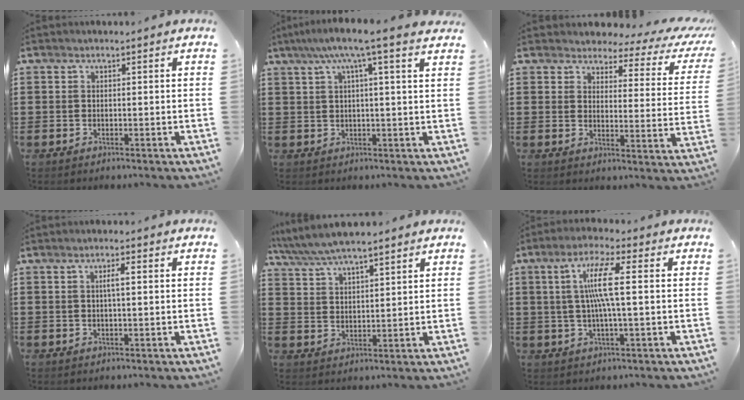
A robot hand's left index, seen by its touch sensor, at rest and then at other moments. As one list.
[{"total": 6.3, "force": [3.8, -0.2, 5.0], "torque": [-0.108, -0.004, 0.061]}, {"total": 3.4, "force": [2.7, 1.3, 1.6], "torque": [-0.042, -0.015, 0.040]}, {"total": 2.2, "force": [0.4, 0.4, 2.2], "torque": [-0.044, 0.003, 0.004]}, {"total": 5.6, "force": [4.9, 0.9, 2.5], "torque": [-0.063, -0.015, 0.086]}, {"total": 7.4, "force": [0.9, 1.1, 7.2], "torque": [-0.155, -0.001, 0.006]}]